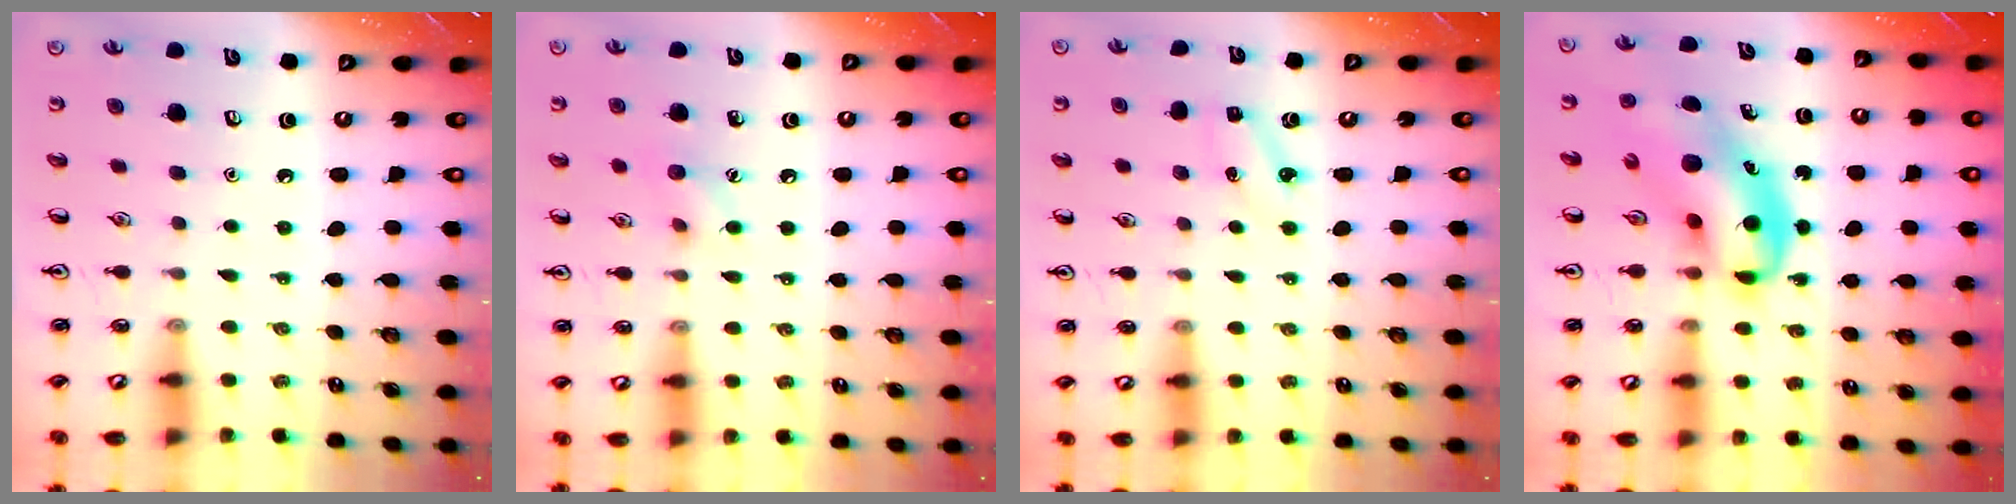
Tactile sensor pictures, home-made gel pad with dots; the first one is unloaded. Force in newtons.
{"total": 6.7, "press": 6.4, "slide": 2.0}
{"total": 3.8, "press": 3.6, "slide": 1.1}
{"total": 9.8, "press": 9.5, "slide": 2.4}